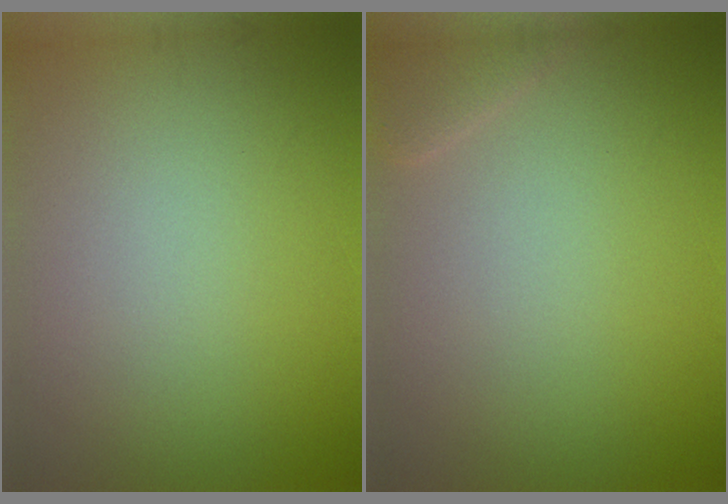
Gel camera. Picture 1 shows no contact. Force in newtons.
{"total": 1.3, "press": 1.3, "slide": 0.0}